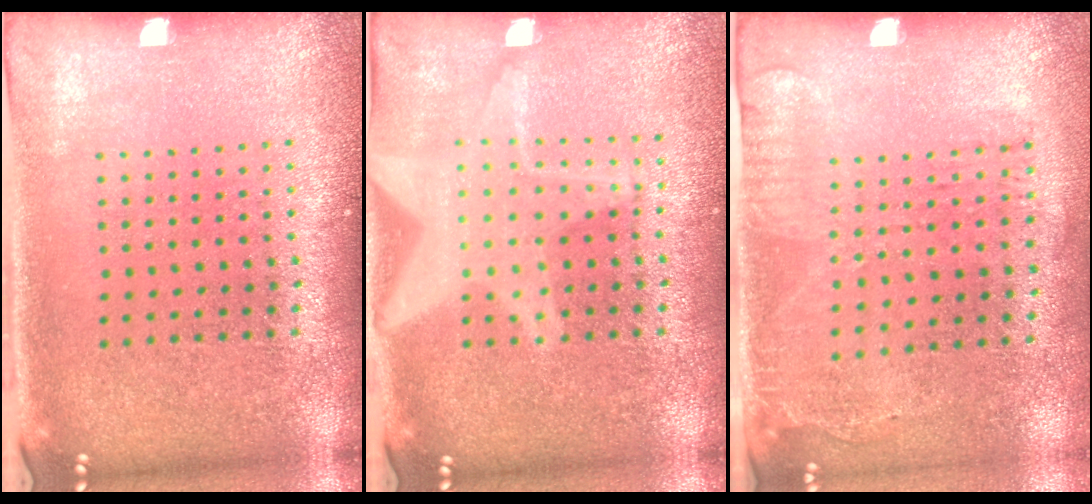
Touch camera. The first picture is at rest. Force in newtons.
{"total": 3.1, "press": 3.1, "slide": 0.3}
{"total": 1.7, "press": 1.2, "slide": 1.2}